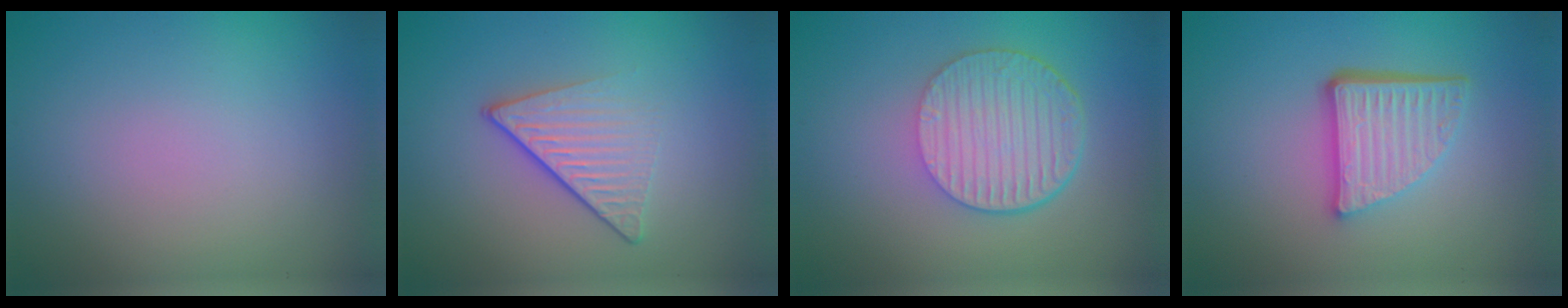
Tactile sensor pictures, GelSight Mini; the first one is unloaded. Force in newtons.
{"total": 4.2, "press": 2.7, "slide": 3.2}
{"total": 6.1, "press": 4.1, "slide": 4.5}
{"total": 5.3, "press": 3.7, "slide": 3.9}